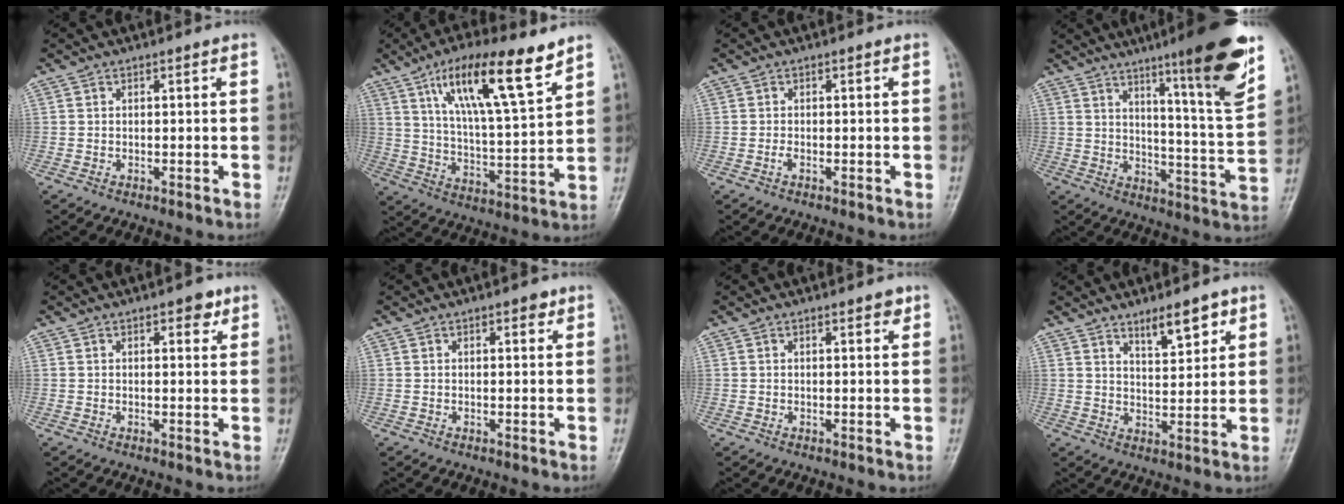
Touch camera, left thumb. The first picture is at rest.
{"total": 16.8, "force": [9.8, 3.8, 13.1], "torque": [-0.212, -0.039, 0.177]}
{"total": 0.7, "force": [-0.3, 0.2, 0.6], "torque": [-0.013, 0.000, -0.007]}
{"total": 18.2, "force": [10.8, 1.5, 14.6], "torque": [-0.186, -0.061, 0.161]}
{"total": 3.1, "force": [1.8, 1.4, 2.1], "torque": [-0.016, -0.006, 0.022]}
{"total": 1.9, "force": [1.1, 0.8, 1.3], "torque": [-0.012, -0.003, 0.013]}
{"total": 1.7, "force": [1.2, 0.6, 1.1], "torque": [-0.011, -0.005, 0.014]}
{"total": 6.8, "force": [4.6, 2.2, 4.5], "torque": [-0.054, -0.035, 0.074]}